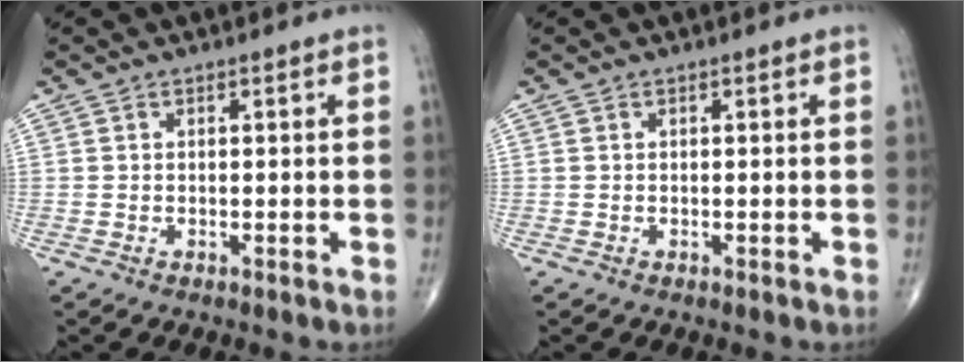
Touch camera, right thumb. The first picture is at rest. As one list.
[{"total": 0.0}]